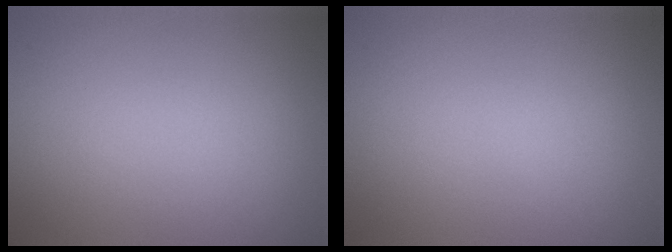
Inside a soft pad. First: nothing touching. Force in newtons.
{"total": 0.0}